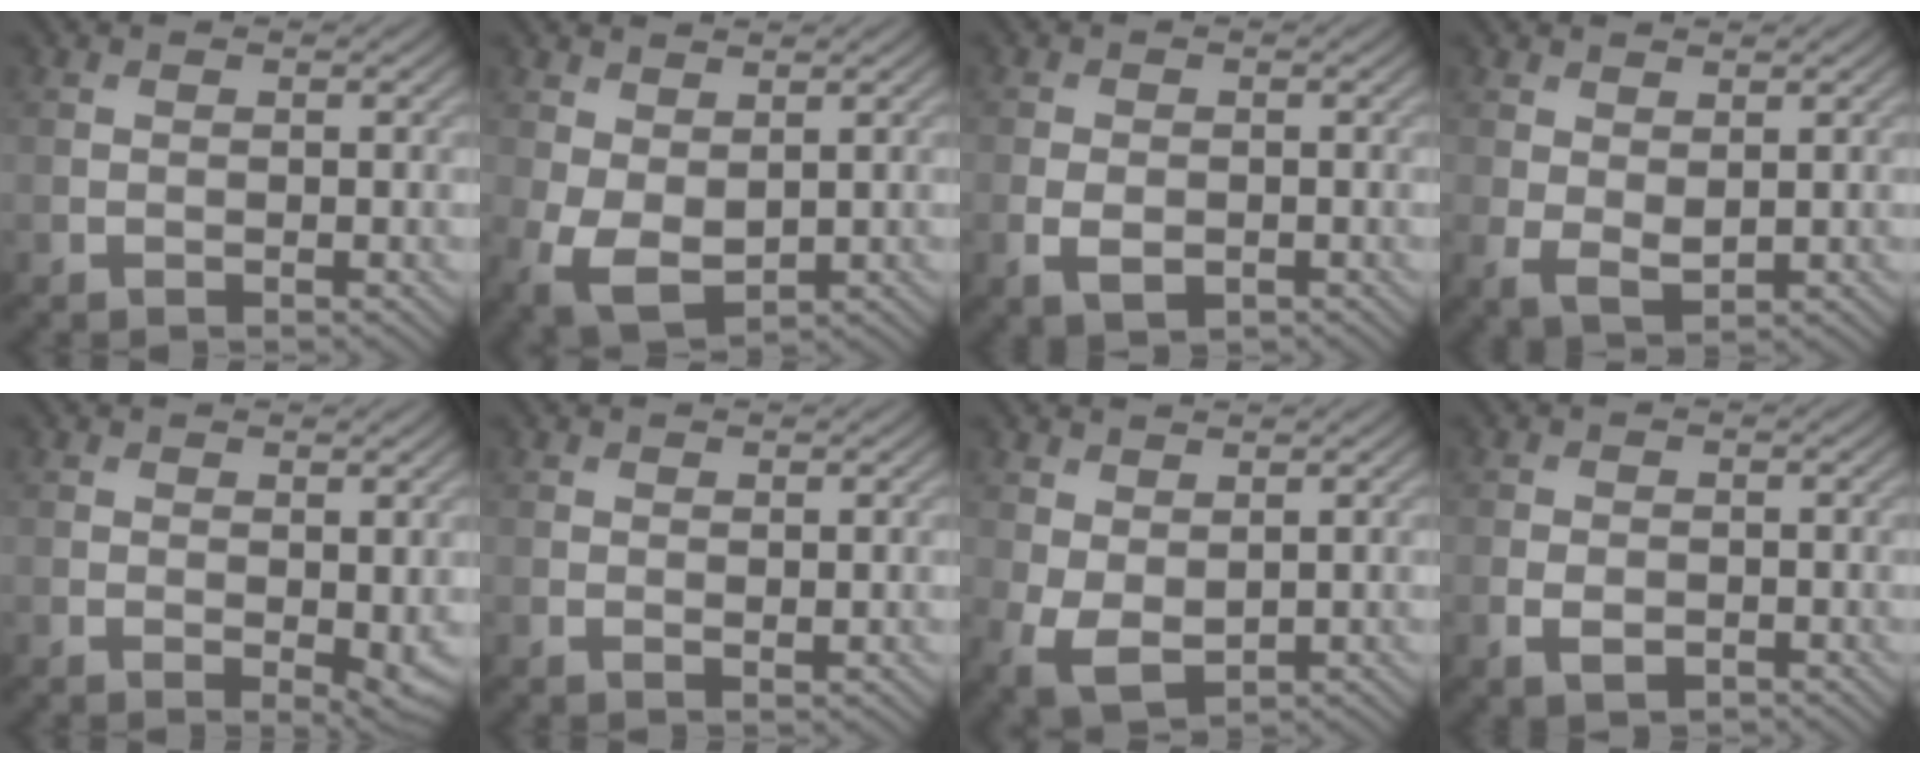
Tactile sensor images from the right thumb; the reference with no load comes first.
{"total": 5.6, "force": [-0.2, 3.4, 4.5], "torque": [-0.114, -0.010, 0.001]}
{"total": 3.1, "force": [-1.1, 1.9, 2.2], "torque": [-0.047, -0.008, -0.020]}
{"total": 2.9, "force": [0.7, 1.6, 2.3], "torque": [-0.054, -0.006, 0.017]}
{"total": 2.9, "force": [0.0, 1.4, 2.5], "torque": [-0.036, -0.010, 0.006]}
{"total": 0.7, "force": [0.3, 0.3, 0.6], "torque": [-0.008, -0.003, 0.005]}
{"total": 4.5, "force": [0.1, 2.8, 3.6], "torque": [-0.092, -0.007, 0.008]}
{"total": 2.5, "force": [-1.0, 1.5, 1.6], "torque": [-0.034, -0.006, -0.019]}